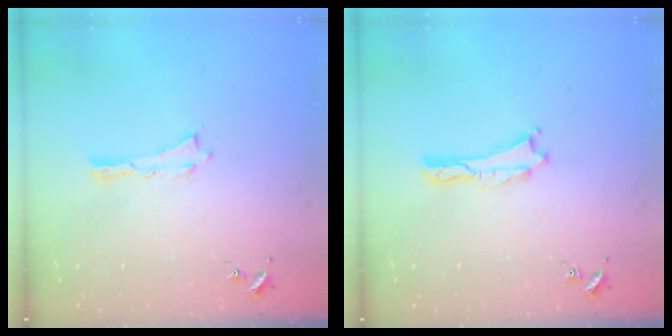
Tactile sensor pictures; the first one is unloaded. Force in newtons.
{"total": 0.0}